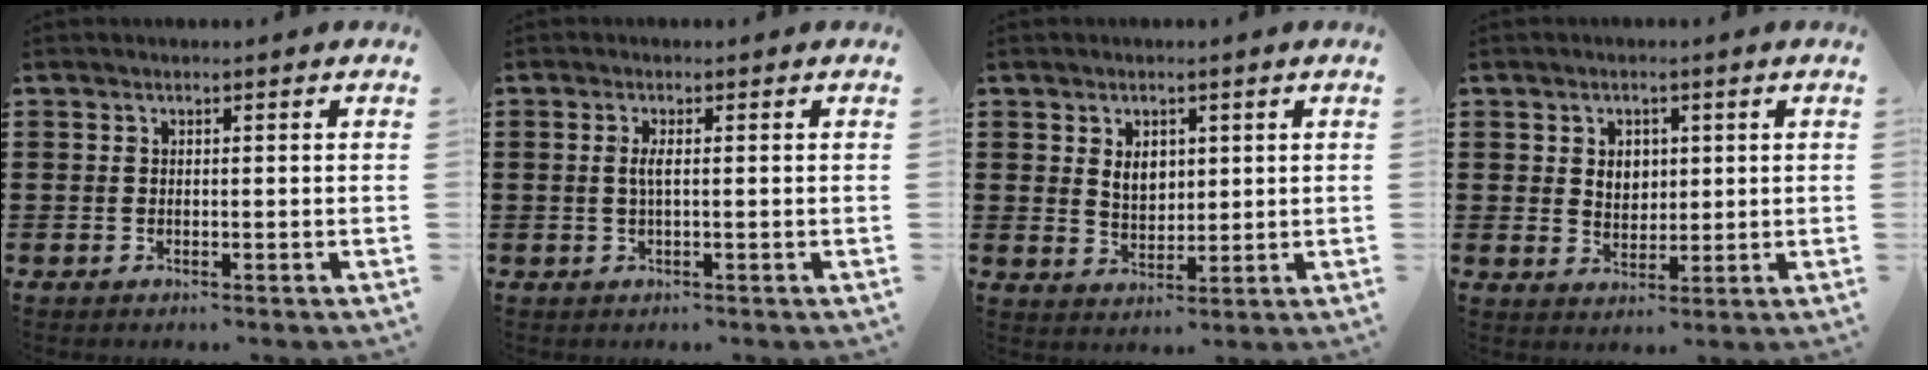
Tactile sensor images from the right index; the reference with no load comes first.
{"total": 1.8, "force": [0.1, 0.4, 1.8], "torque": [-0.042, -0.003, -0.001]}
{"total": 3.9, "force": [1.3, 2.8, 2.3], "torque": [-0.046, 0.008, 0.021]}
{"total": 3.2, "force": [1.0, 2.6, 1.6], "torque": [-0.039, 0.012, 0.016]}